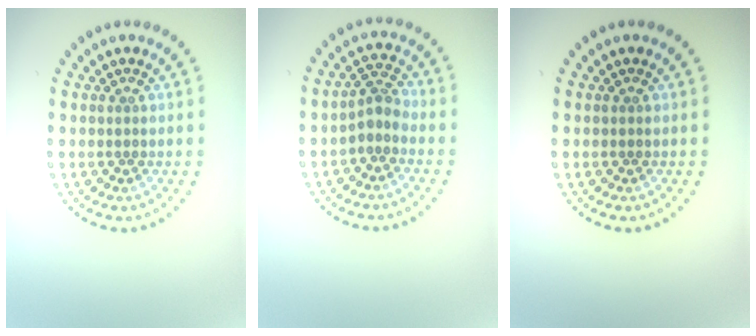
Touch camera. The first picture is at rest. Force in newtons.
{"total": 2.1, "press": 1.6, "slide": 1.4}
{"total": 0.0}